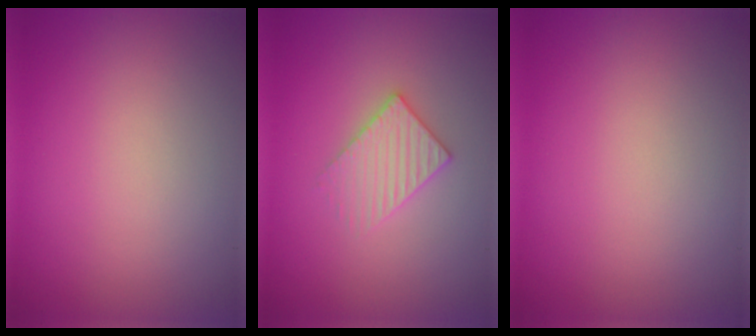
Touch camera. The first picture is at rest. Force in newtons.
{"total": 2.7, "press": 2.7, "slide": 0.5}
{"total": 0.0}